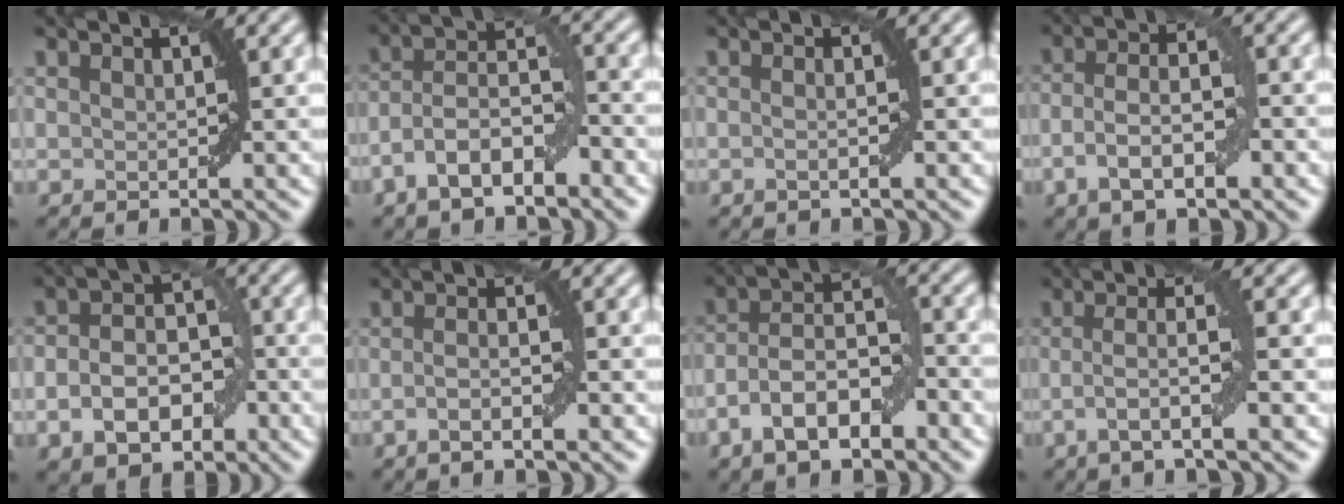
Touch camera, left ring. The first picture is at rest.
{"total": 6.3, "force": [-3.1, 2.6, 4.8], "torque": [-0.080, 0.014, -0.062]}
{"total": 1.4, "force": [-0.1, 0.4, 1.3], "torque": [-0.007, -0.011, -0.015]}
{"total": 5.0, "force": [-1.8, 1.8, 4.3], "torque": [-0.080, 0.006, -0.037]}
{"total": 5.8, "force": [-2.0, 3.9, 3.9], "torque": [-0.063, 0.002, -0.039]}
{"total": 2.3, "force": [-0.8, 0.4, 2.1], "torque": [-0.037, 0.001, -0.017]}
{"total": 7.0, "force": [-3.3, 3.2, 5.3], "torque": [-0.086, 0.014, -0.066]}
{"total": 4.1, "force": [-1.2, 0.5, 3.9], "torque": [-0.067, 0.008, -0.029]}